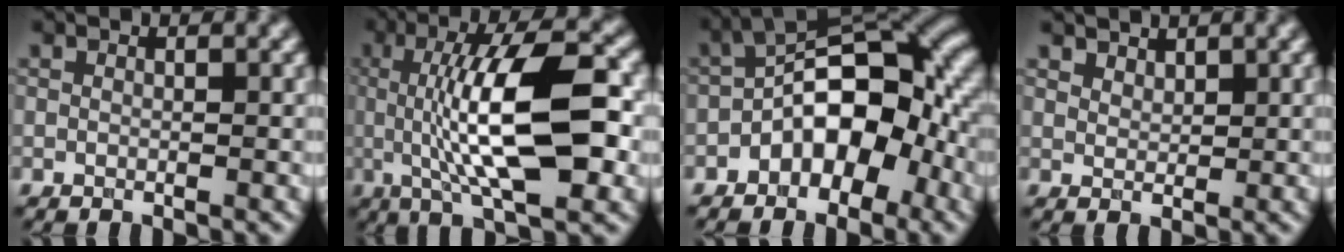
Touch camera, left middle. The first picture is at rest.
{"total": 11.0, "force": [0.0, 3.3, 10.5], "torque": [-0.163, 0.010, 0.001]}
{"total": 8.8, "force": [-2.6, 4.9, 6.9], "torque": [-0.091, 0.024, -0.053]}
{"total": 2.3, "force": [2.1, 0.8, 0.2], "torque": [-0.010, -0.006, 0.047]}